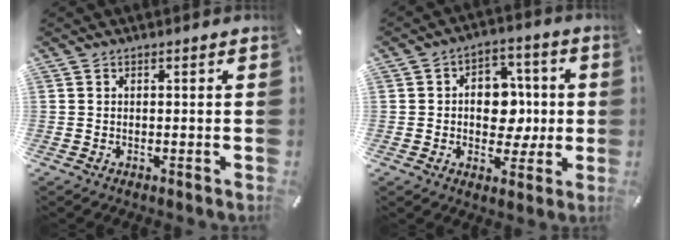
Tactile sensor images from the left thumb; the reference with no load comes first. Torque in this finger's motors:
{"motor_torque": [0.42, 1.35, 0.82, 0.09, 0.06]}